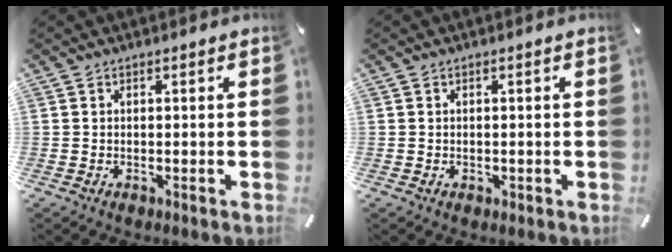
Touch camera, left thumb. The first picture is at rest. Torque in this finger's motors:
{"motor_torque": [-0.29, -0.25, 0.15, 0.14, 0.00]}